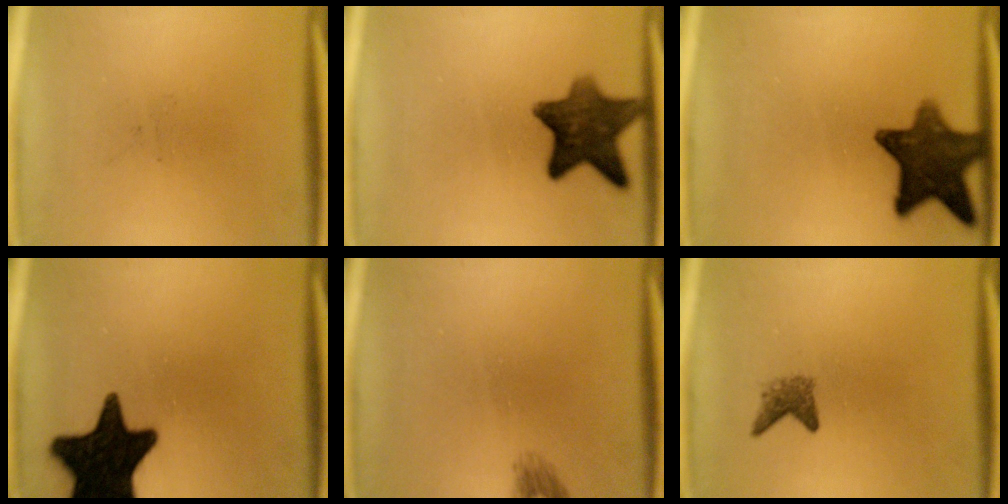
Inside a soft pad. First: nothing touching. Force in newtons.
{"total": 10.4}
{"total": 11.7}
{"total": 18.2}
{"total": 1.3}
{"total": 2.0}